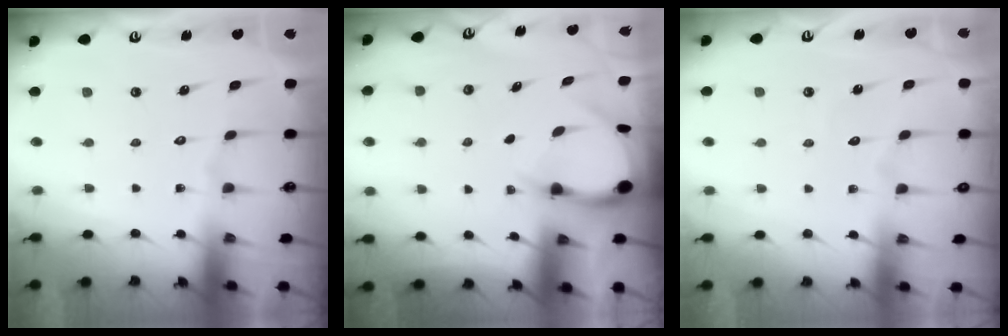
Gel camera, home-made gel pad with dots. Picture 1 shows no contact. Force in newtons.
{"total": 3.5, "press": 3.5, "slide": 0.2}
{"total": 2.1, "press": 2.1, "slide": 0.2}